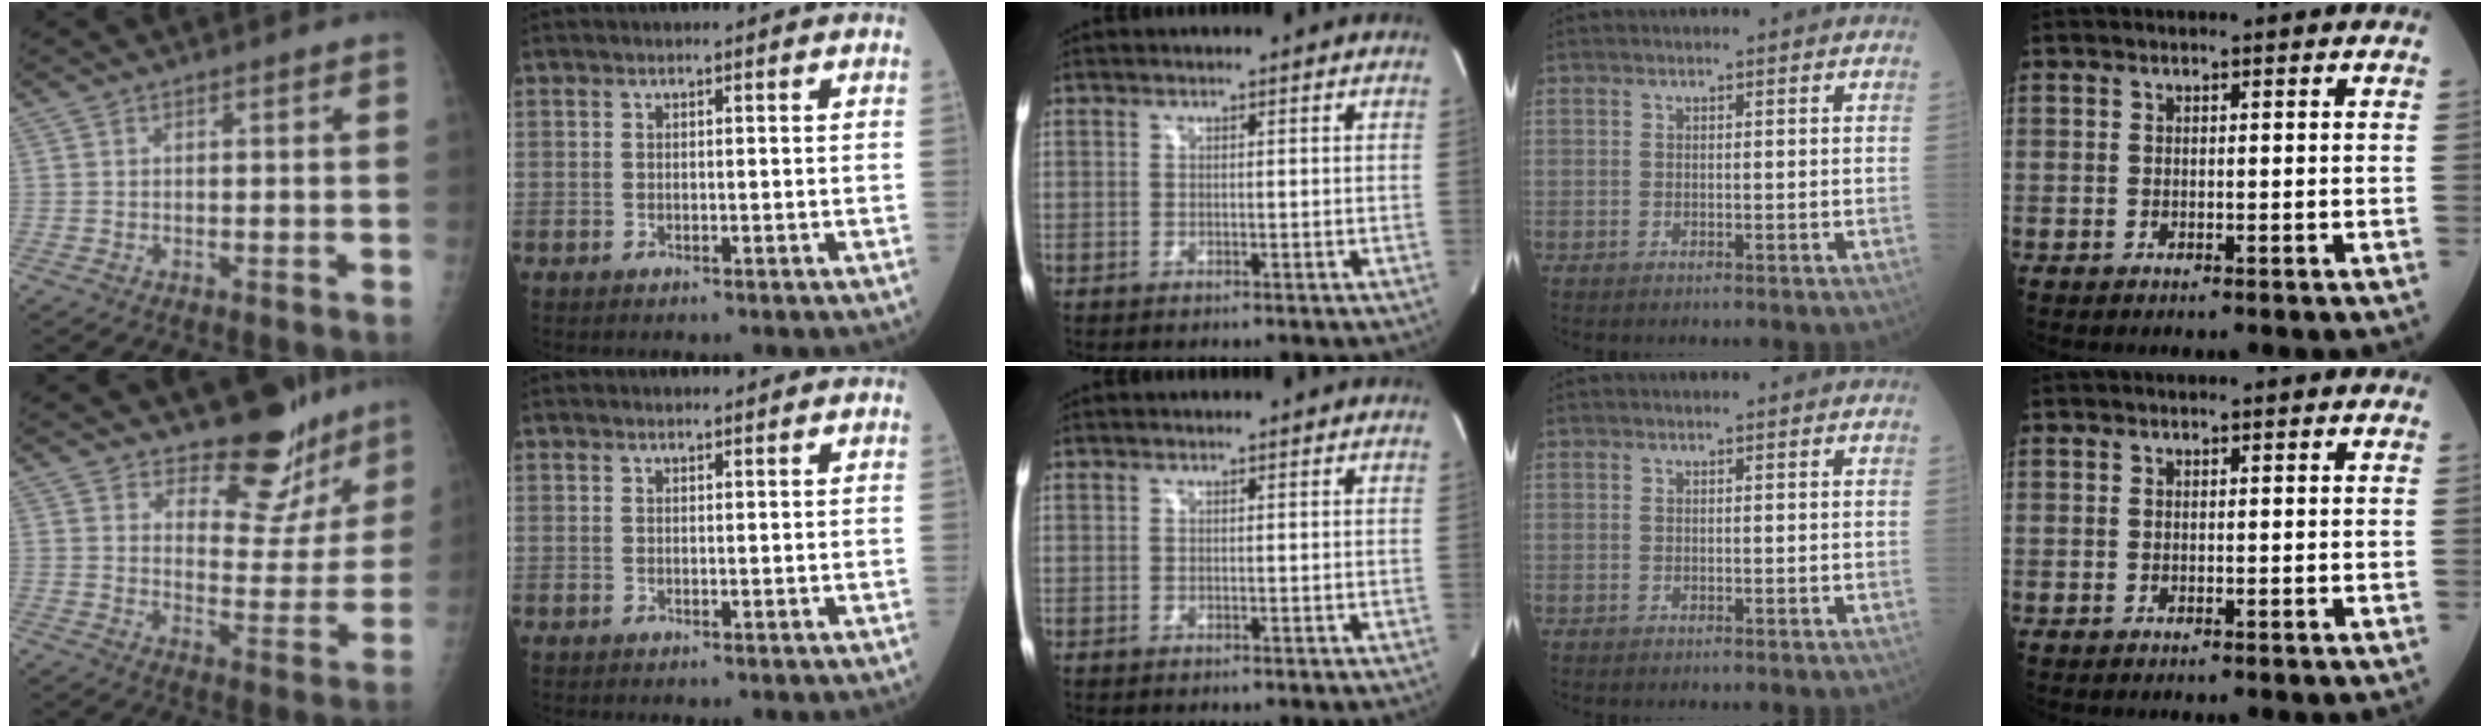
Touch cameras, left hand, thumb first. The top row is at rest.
{"thumb": {"total": 12.8, "force": [10.8, 5.9, 3.5], "torque": [0.002, -0.094, 0.143]}, "index": {"total": 0.7, "force": [0.7, 0.0, 0.1], "torque": [-0.007, 0.003, 0.013]}}